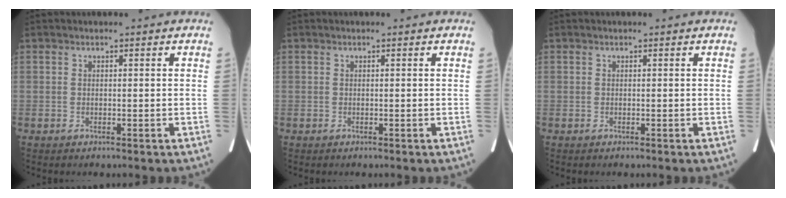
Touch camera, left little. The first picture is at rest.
{"total": 0.0}
{"total": 0.0}